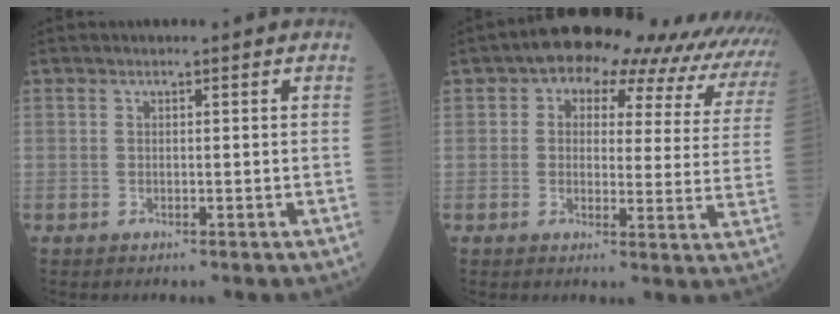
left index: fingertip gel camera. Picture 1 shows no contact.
{"total": 17.8, "force": [14.2, 7.3, 7.8], "torque": [-0.072, 0.027, 0.139]}